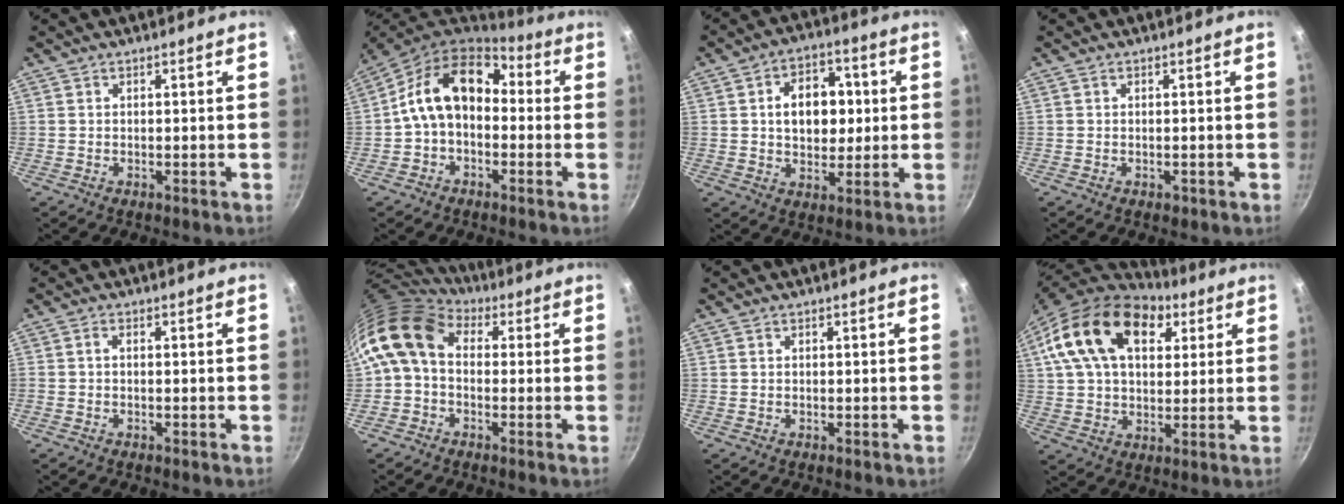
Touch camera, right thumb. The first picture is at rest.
{"total": 13.9, "force": [0.2, 9.7, 9.9], "torque": [-0.144, 0.044, -0.018]}
{"total": 11.6, "force": [1.5, 8.3, 8.0], "torque": [-0.075, 0.008, 0.020]}
{"total": 0.9, "force": [-0.4, 0.5, 0.6], "torque": [-0.008, 0.002, -0.005]}
{"total": 1.0, "force": [-0.2, 0.3, 0.9], "torque": [-0.028, 0.006, -0.006]}
{"total": 10.8, "force": [0.8, 7.8, 7.4], "torque": [-0.135, 0.023, -0.008]}
{"total": 0.0}
{"total": 21.5, "force": [8.5, 13.5, 14.4], "torque": [-0.234, 0.005, 0.138]}